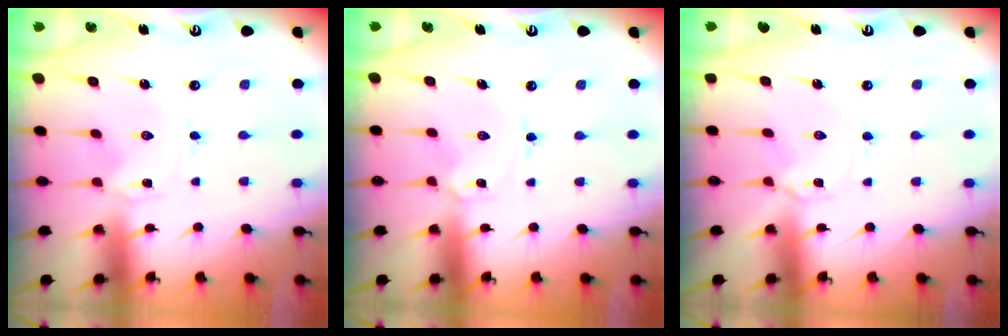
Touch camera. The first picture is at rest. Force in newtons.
{"total": 1.6, "press": 1.5, "slide": 0.2}
{"total": 3.0, "press": 2.9, "slide": 0.5}